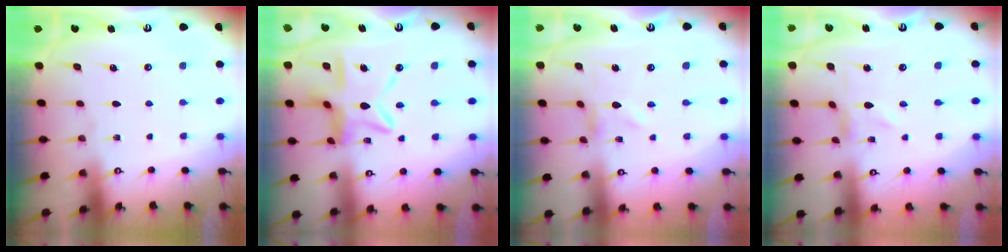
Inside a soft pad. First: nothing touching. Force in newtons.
{"total": 11.6, "press": 11.5, "slide": 1.2}
{"total": 0.0}
{"total": 1.0, "press": 1.0, "slide": 0.2}